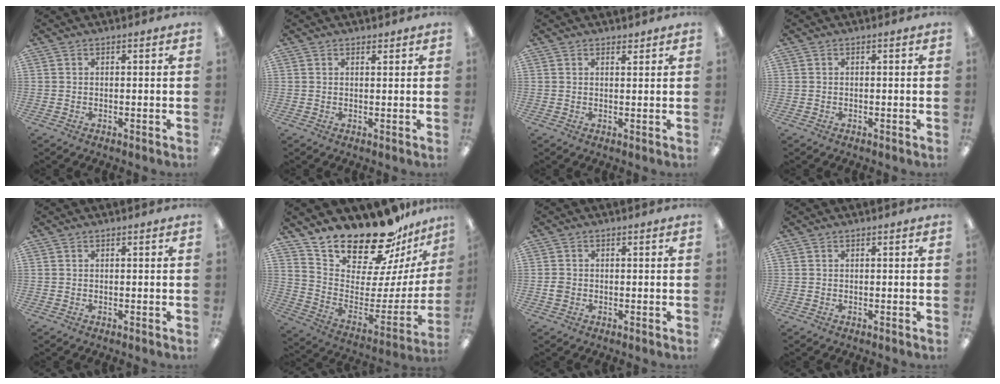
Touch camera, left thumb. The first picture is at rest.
{"total": 1.2, "force": [1.1, 0.4, 0.2], "torque": [0.004, -0.004, 0.019]}
{"total": 1.5, "force": [1.3, 0.5, 0.3], "torque": [0.001, -0.004, 0.024]}
{"total": 0.0}
{"total": 0.0}
{"total": 21.8, "force": [20.1, 5.8, 6.3], "torque": [-0.106, -0.175, 0.355]}
{"total": 1.8, "force": [-0.3, 1.5, 0.8], "torque": [-0.013, 0.005, -0.007]}
{"total": 0.0}